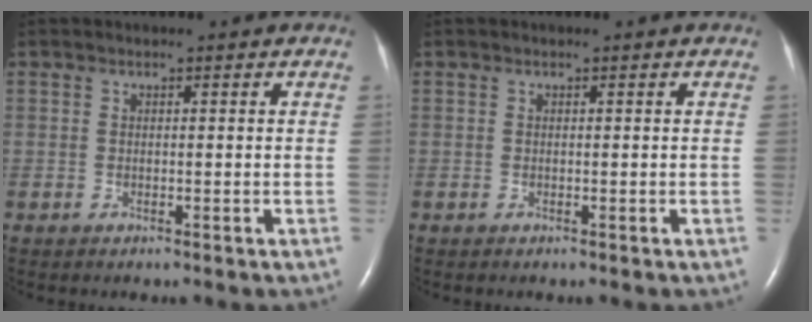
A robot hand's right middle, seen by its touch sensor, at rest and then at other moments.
{"total": 0.0}